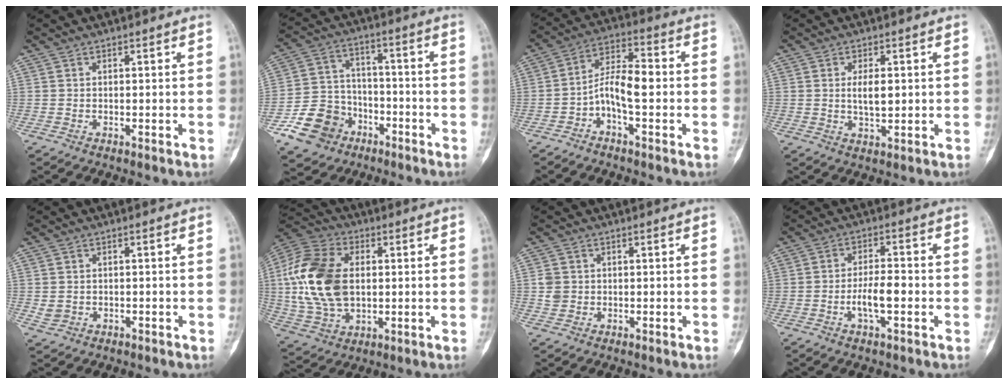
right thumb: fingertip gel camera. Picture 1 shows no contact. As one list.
[{"total": 11.9, "force": [-5.7, 9.6, 4.2], "torque": [-0.053, 0.047, -0.094]}, {"total": 8.4, "force": [-2.0, 3.7, 7.3], "torque": [-0.126, 0.043, -0.040]}, {"total": 4.6, "force": [0.6, 2.0, 4.0], "torque": [-0.063, -0.007, 0.013]}, {"total": 2.1, "force": [-0.4, 1.9, 0.9], "torque": [-0.015, 0.006, 0.001]}, {"total": 20.3, "force": [1.8, 13.0, 15.5], "torque": [-0.317, 0.003, 0.036]}, {"total": 2.6, "force": [0.1, 2.3, 1.0], "torque": [-0.010, 0.003, 0.002]}, {"total": 6.2, "force": [-1.8, 2.2, 5.5], "torque": [-0.098, 0.015, -0.033]}]